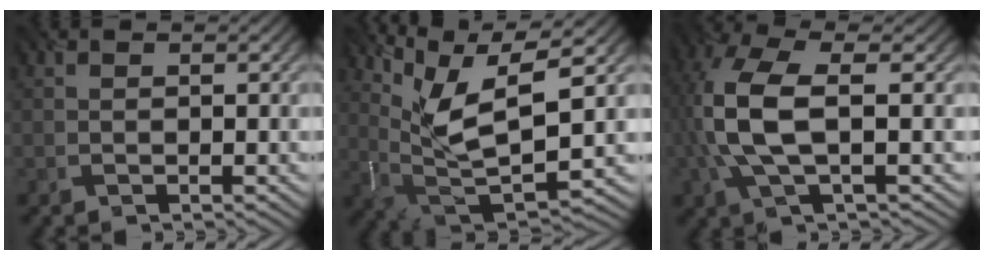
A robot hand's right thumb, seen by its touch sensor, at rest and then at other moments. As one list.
[{"total": 9.8, "force": [4.6, 3.3, 8.0], "torque": [-0.177, 0.005, 0.095]}, {"total": 7.6, "force": [0.3, 2.9, 7.0], "torque": [-0.177, 0.013, 0.003]}]